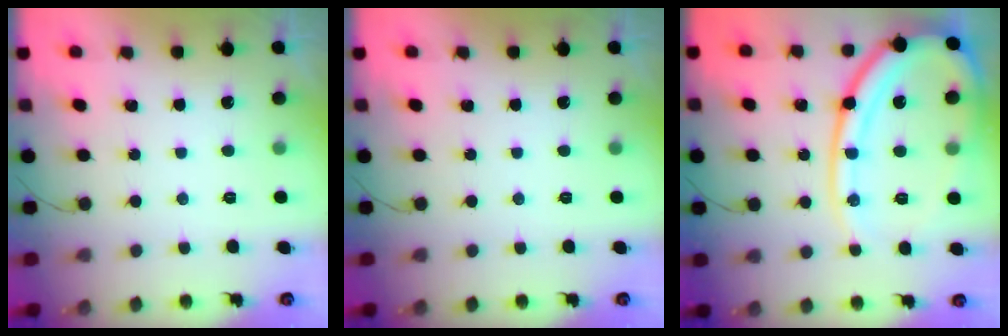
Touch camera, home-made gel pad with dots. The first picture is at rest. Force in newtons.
{"total": 0.0}
{"total": 22.3, "press": 22.2, "slide": 2.4}